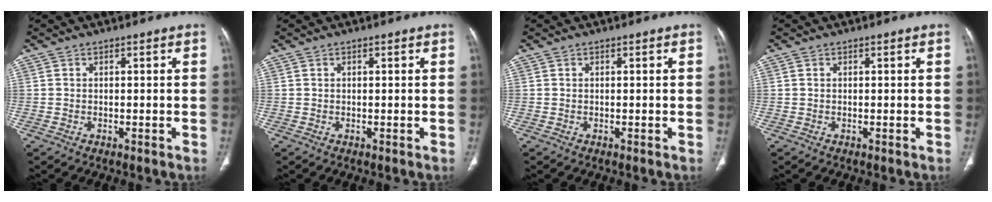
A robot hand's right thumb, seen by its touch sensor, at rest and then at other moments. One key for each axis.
{"total": 0.0}
{"total": 0.0}
{"total": 0.0}